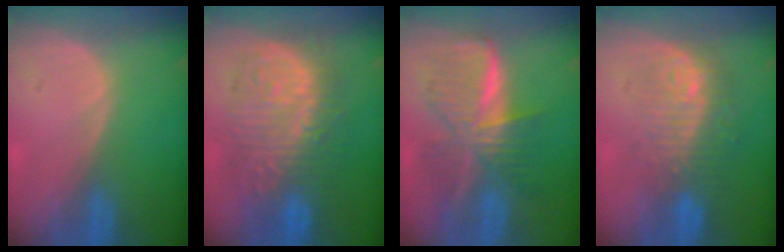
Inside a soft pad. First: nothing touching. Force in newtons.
{"total": 12.7, "press": 12.6, "slide": 1.4}
{"total": 9.5, "press": 9.5, "slide": 0.7}
{"total": 9.0, "press": 8.7, "slide": 2.4}